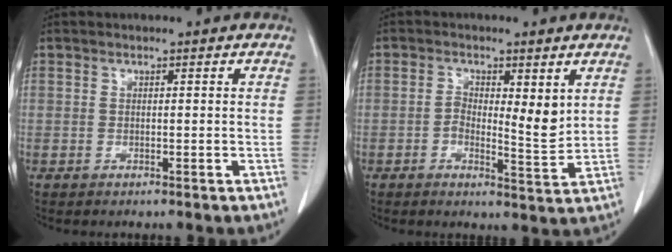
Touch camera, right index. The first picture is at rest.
{"total": 5.4, "force": [1.1, 2.0, 4.9], "torque": [-0.073, -0.003, 0.014]}